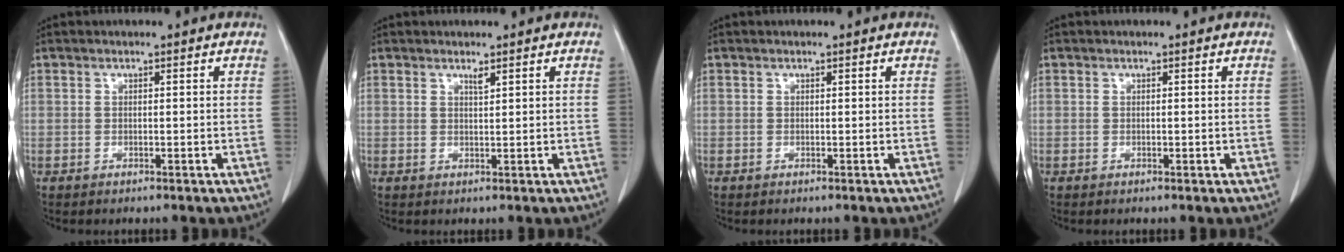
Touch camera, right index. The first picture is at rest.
{"total": 1.0, "force": [0.7, 0.0, 0.6], "torque": [-0.012, -0.005, 0.014]}
{"total": 0.0}
{"total": 0.6, "force": [-0.1, 0.4, 0.4], "torque": [-0.005, 0.002, 0.001]}